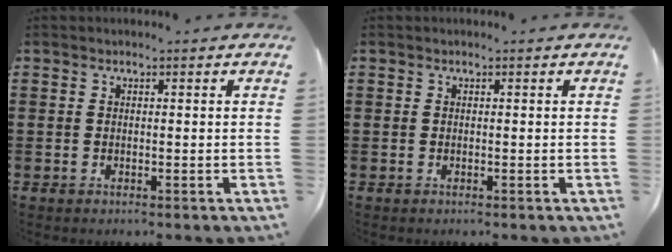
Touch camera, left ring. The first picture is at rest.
{"total": 0.0}